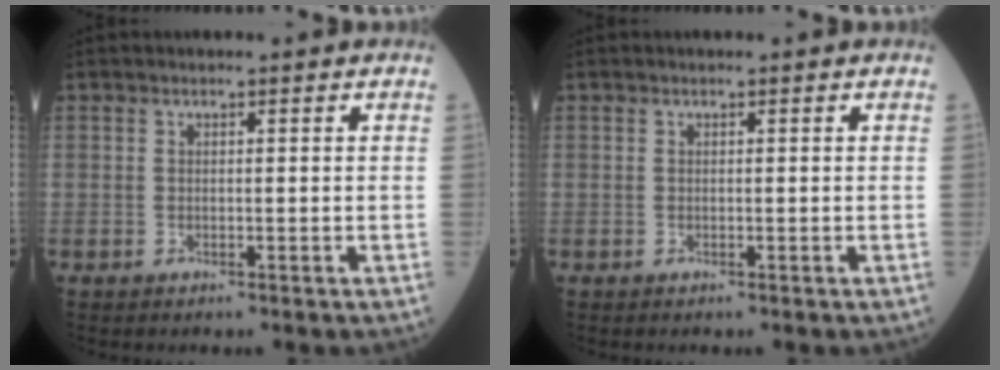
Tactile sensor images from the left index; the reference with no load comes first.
{"total": 0.0}